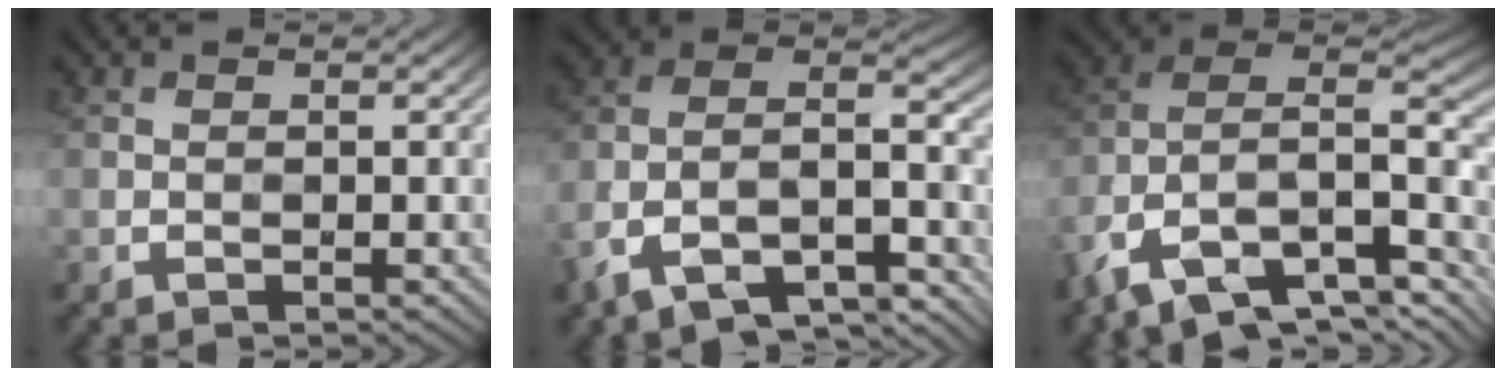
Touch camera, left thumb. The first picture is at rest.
{"total": 15.5, "force": [-9.8, 6.6, 10.0], "torque": [-0.209, -0.030, -0.155]}
{"total": 16.3, "force": [-7.3, 9.9, 10.8], "torque": [-0.248, -0.027, -0.112]}